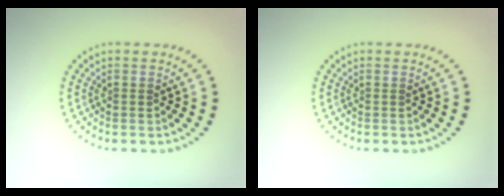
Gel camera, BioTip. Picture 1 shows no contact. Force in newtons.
{"total": 0.0}